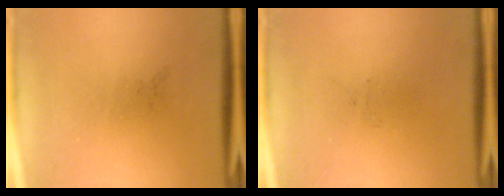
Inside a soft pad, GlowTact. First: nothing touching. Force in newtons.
{"total": 0.0}